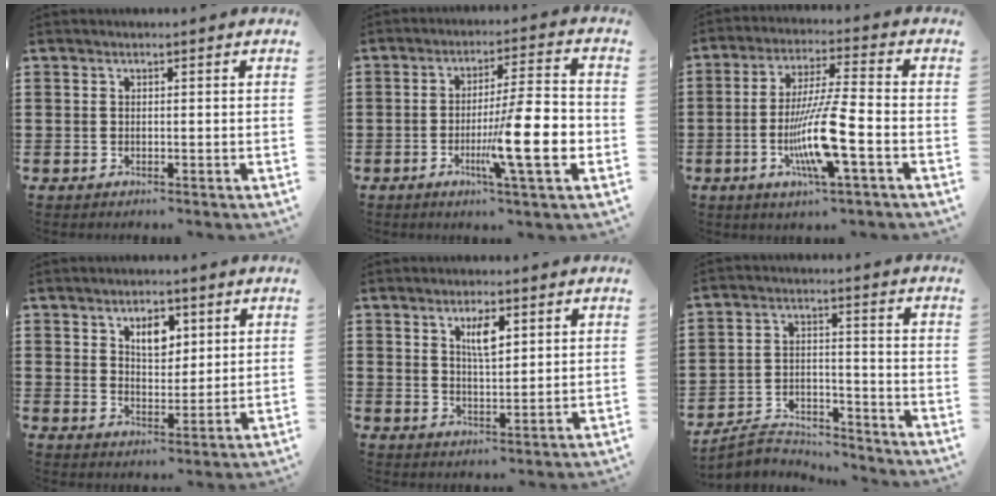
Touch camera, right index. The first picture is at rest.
{"total": 12.6, "force": [-3.5, 1.7, 12.0], "torque": [-0.192, -0.011, -0.064]}
{"total": 11.1, "force": [-3.6, 1.0, 10.4], "torque": [-0.211, -0.014, -0.074]}
{"total": 4.7, "force": [2.4, 2.7, 3.0], "torque": [-0.053, 0.004, 0.038]}
{"total": 4.2, "force": [2.0, 1.3, 3.4], "torque": [-0.058, 0.001, 0.029]}
{"total": 5.0, "force": [-4.8, 1.1, 0.6], "torque": [-0.019, 0.010, -0.098]}